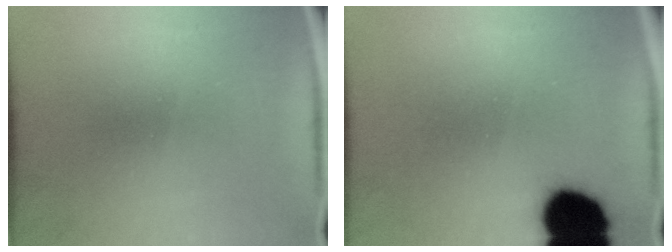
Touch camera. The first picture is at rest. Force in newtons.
{"total": 14.8}